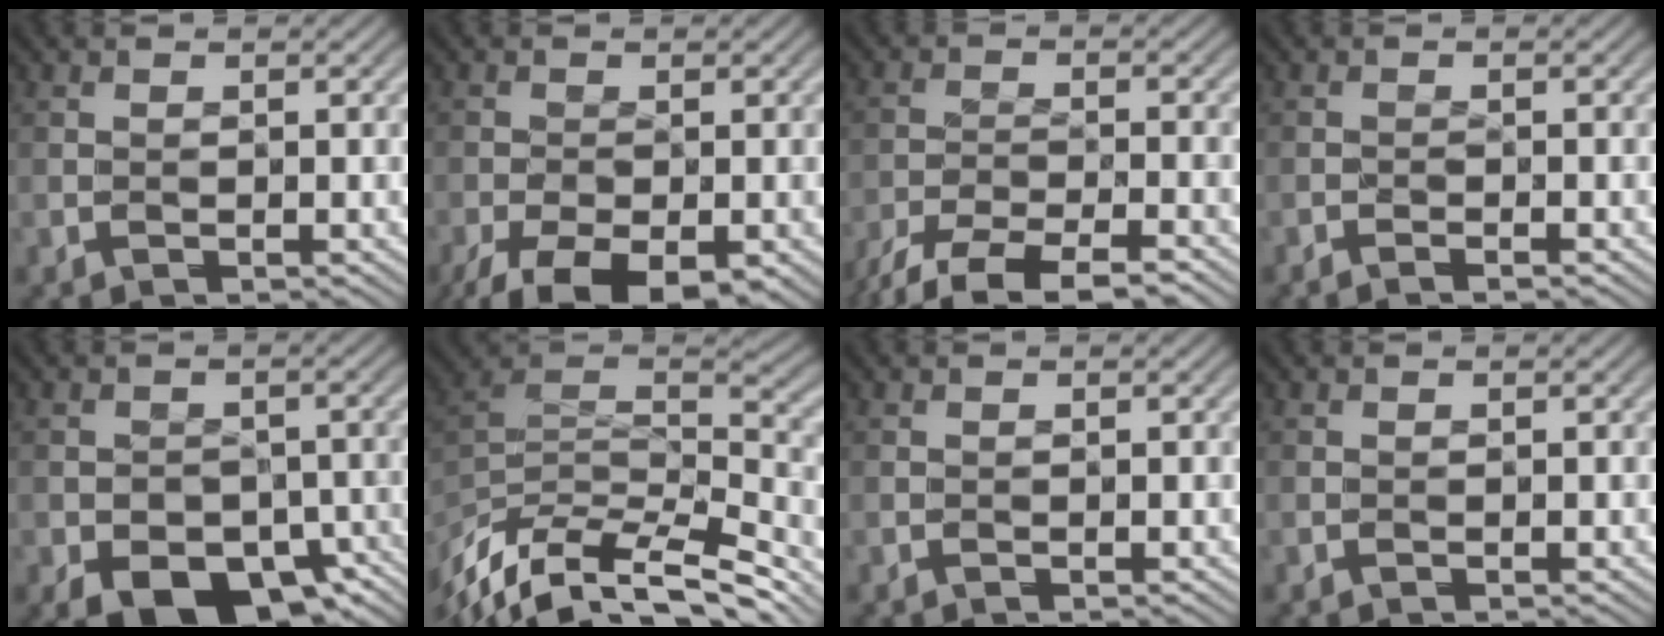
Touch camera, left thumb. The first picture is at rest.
{"total": 10.2, "force": [-6.5, 4.3, 6.6], "torque": [-0.120, -0.039, -0.095]}
{"total": 7.2, "force": [-5.9, 1.6, 3.8], "torque": [-0.071, -0.010, -0.106]}
{"total": 1.1, "force": [-1.0, -0.5, 0.3], "torque": [-0.012, 0.000, -0.018]}
{"total": 10.1, "force": [-6.1, 5.9, 5.5], "torque": [-0.084, -0.024, -0.084]}
{"total": 11.4, "force": [-7.2, 4.7, 7.5], "torque": [-0.185, 0.011, -0.112]}
{"total": 0.0}
{"total": 0.0}